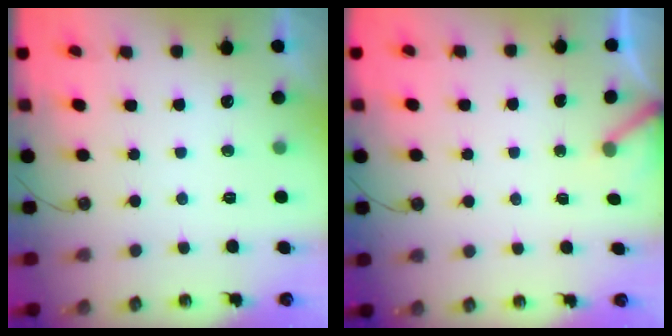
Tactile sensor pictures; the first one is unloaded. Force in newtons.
{"total": 3.1, "press": 3.1, "slide": 0.2}